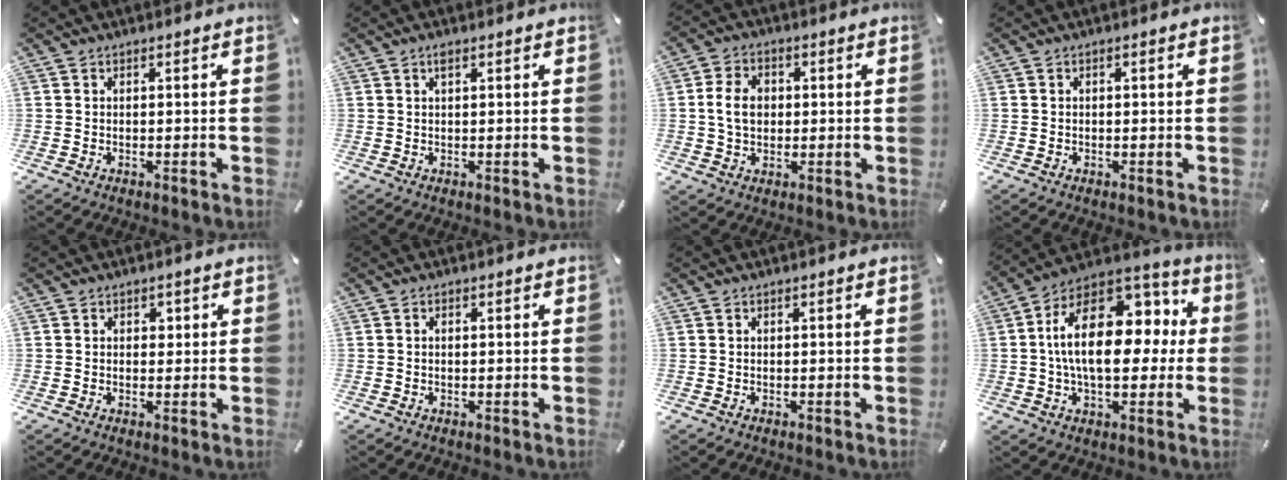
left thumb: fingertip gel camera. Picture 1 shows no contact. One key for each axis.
{"total": 1.2, "fx": 0.6, "fy": 0.3, "fz": 1.0, "tx": -0.022, "ty": 0.002, "tz": 0.010}
{"total": 7.3, "fx": 0.4, "fy": 5.8, "fz": 4.4, "tx": -0.086, "ty": 0.004, "tz": 0.002}
{"total": 0.5, "fx": -0.1, "fy": 0.2, "fz": 0.4, "tx": -0.008, "ty": -0.001, "tz": -0.003}
{"total": 1.5, "fx": 0.4, "fy": 1.3, "fz": 0.6, "tx": 0.002, "ty": -0.001, "tz": 0.001}
{"total": 0.6, "fx": -0.1, "fy": 0.4, "fz": 0.4, "tx": -0.010, "ty": 0.000, "tz": -0.002}
{"total": 0.0}
{"total": 21.6, "fx": 2.8, "fy": 13.1, "fz": 16.9, "tx": -0.291, "ty": -0.001, "tz": 0.049}